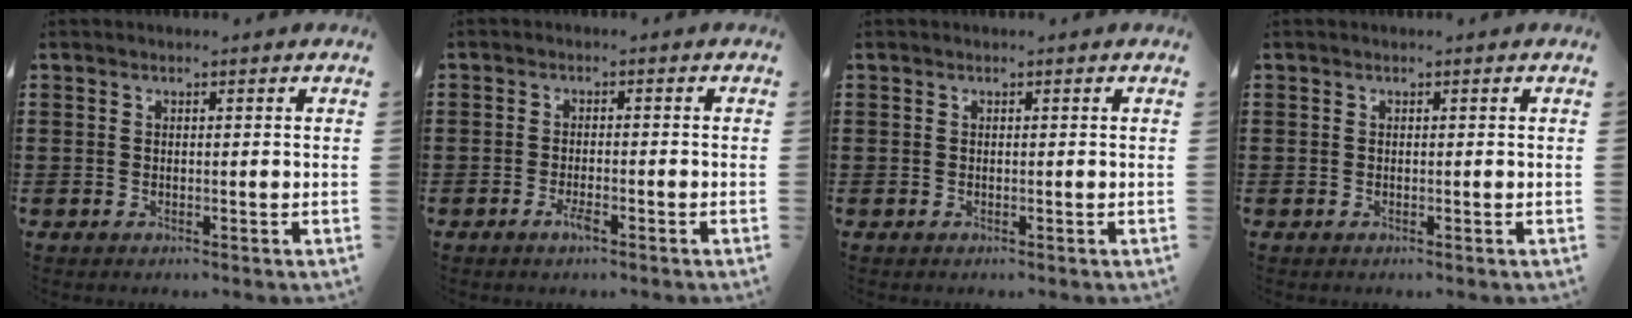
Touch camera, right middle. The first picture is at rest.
{"total": 2.2, "force": [-1.4, 0.5, 1.6], "torque": [-0.043, -0.007, -0.029]}
{"total": 0.0}
{"total": 0.0}